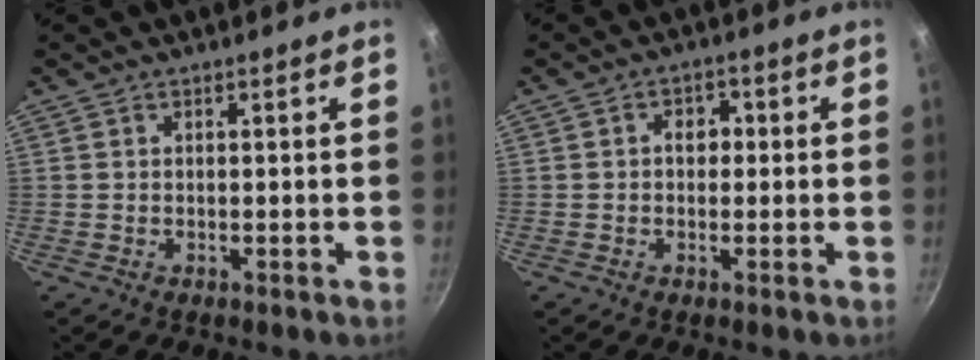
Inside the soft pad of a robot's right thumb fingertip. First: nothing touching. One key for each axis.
{"total": 3.2, "fx": 0.1, "fy": 2.6, "fz": 1.9, "tx": -0.007, "ty": 0.007, "tz": -0.002}